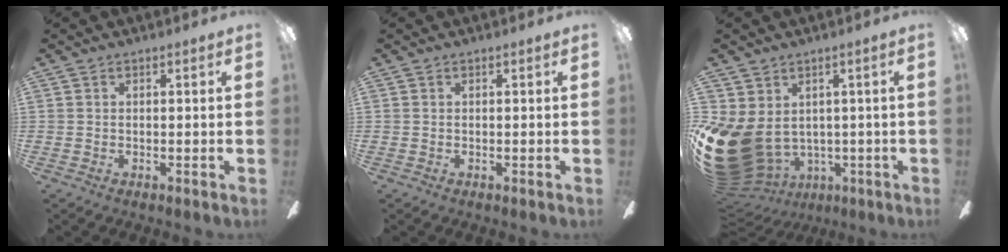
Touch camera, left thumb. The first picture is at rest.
{"total": 0.0}
{"total": 16.0, "force": [-2.0, 12.2, 10.1], "torque": [-0.227, -0.015, -0.020]}